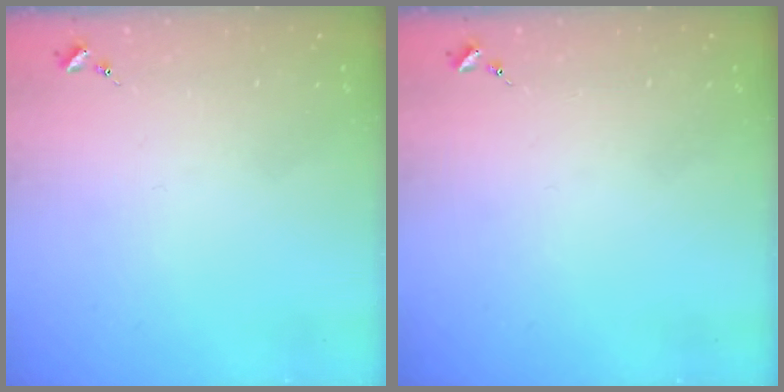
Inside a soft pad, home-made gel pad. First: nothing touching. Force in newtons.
{"total": 0.0}